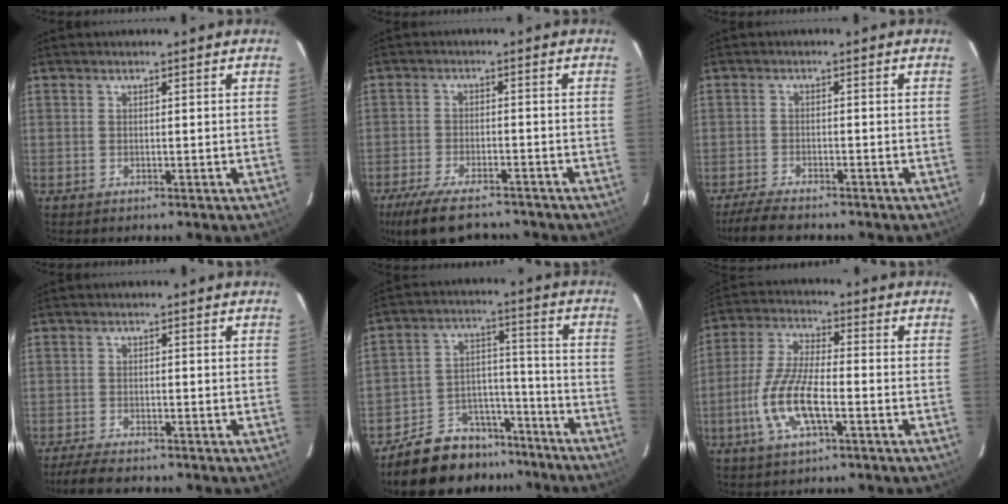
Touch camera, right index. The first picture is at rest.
{"total": 13.1, "force": [-10.4, 4.4, 6.6], "torque": [-0.150, -0.031, -0.173]}
{"total": 6.4, "force": [-5.6, 1.1, 2.8], "torque": [-0.078, -0.019, -0.100]}
{"total": 5.2, "force": [-4.4, 0.9, 2.5], "torque": [-0.067, -0.018, -0.080]}
{"total": 14.3, "force": [-11.6, 7.6, 3.5], "torque": [-0.080, 0.052, -0.163]}
{"total": 11.8, "force": [-4.0, 3.7, 10.4], "torque": [-0.225, -0.003, -0.080]}